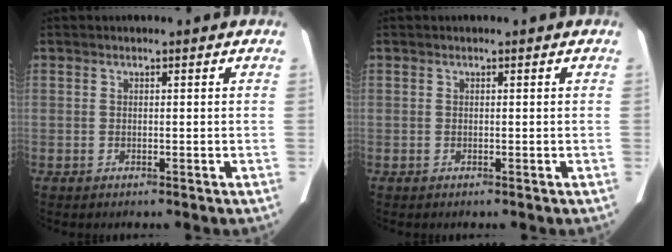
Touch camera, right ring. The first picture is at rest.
{"total": 0.0}